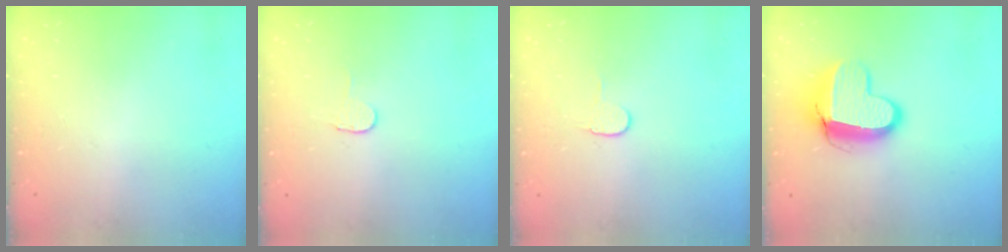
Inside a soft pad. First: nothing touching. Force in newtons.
{"total": 2.3, "press": 2.3, "slide": 0.2}
{"total": 4.1, "press": 4.1, "slide": 0.4}
{"total": 11.6, "press": 11.6, "slide": 0.6}